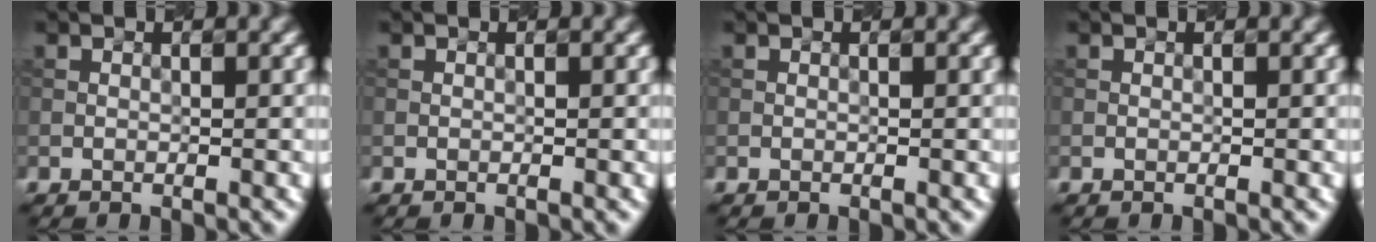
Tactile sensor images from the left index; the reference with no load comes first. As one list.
[{"total": 0.0}, {"total": 0.0}, {"total": 0.0}]